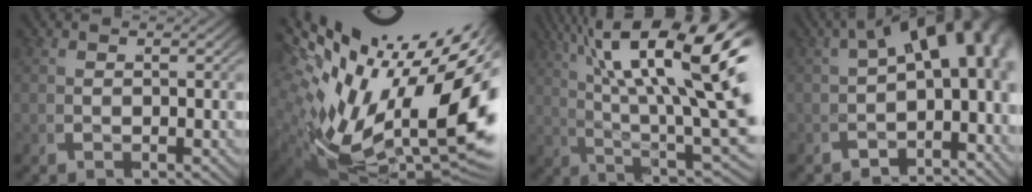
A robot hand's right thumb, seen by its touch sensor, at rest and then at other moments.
{"total": 24.2, "force": [-0.2, 14.8, 19.1], "torque": [-0.327, -0.050, 0.016]}
{"total": 15.2, "force": [2.5, 7.4, 13.0], "torque": [-0.206, -0.023, 0.043]}
{"total": 11.2, "force": [0.3, 6.6, 9.0], "torque": [-0.118, 0.003, -0.009]}